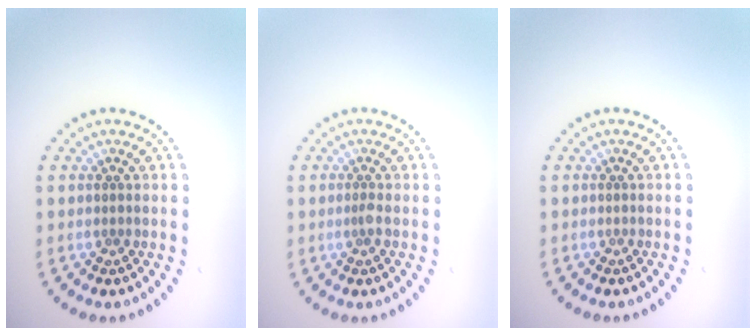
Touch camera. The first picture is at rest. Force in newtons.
{"total": 0.8, "press": 0.5, "slide": 0.6}
{"total": 0.0}